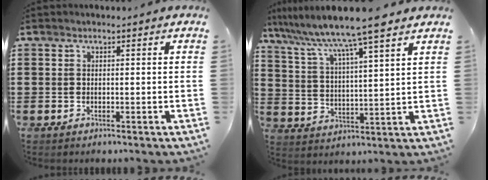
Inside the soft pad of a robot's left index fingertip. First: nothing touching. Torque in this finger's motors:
{"motor_torque": [1.37, -0.77, 1.05, 0.21]}